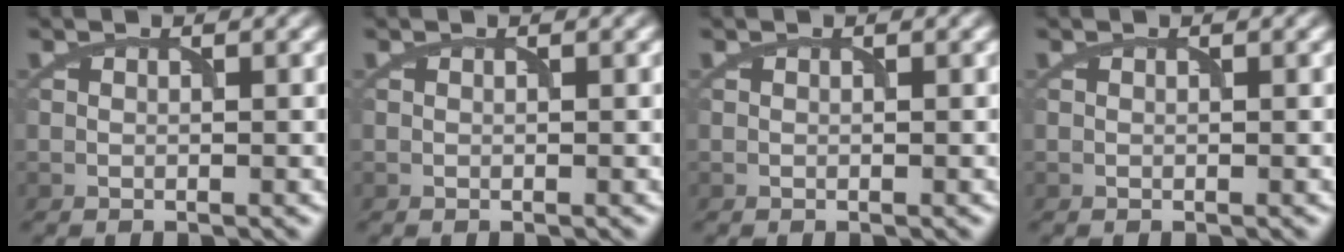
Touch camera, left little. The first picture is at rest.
{"total": 0.0}
{"total": 0.0}
{"total": 0.0}